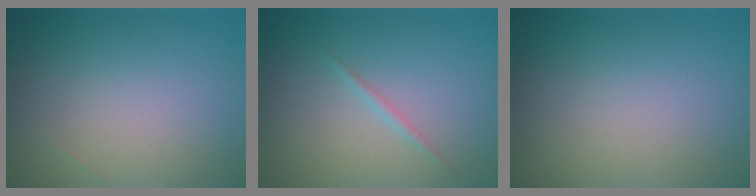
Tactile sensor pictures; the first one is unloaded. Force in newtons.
{"total": 0.7, "press": 0.7, "slide": 0.1}
{"total": 0.0}